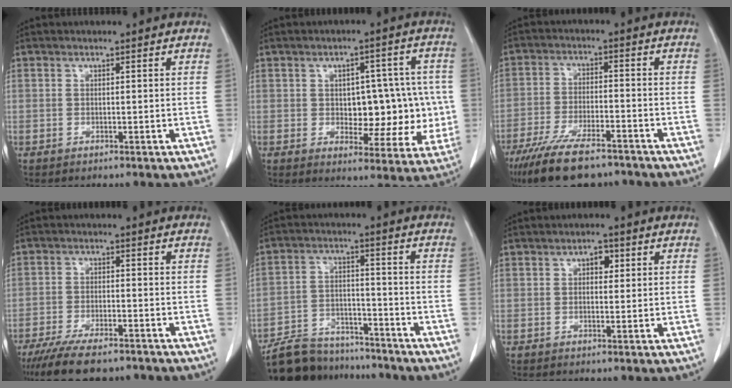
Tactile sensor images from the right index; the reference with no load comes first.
{"total": 14.8, "force": [-0.2, 8.3, 12.2], "torque": [-0.167, 0.031, 0.021]}
{"total": 15.5, "force": [-11.6, 4.9, 9.0], "torque": [-0.183, -0.028, -0.196]}
{"total": 12.1, "force": [-9.4, 3.7, 6.7], "torque": [-0.113, -0.016, -0.149]}
{"total": 13.9, "force": [-12.3, 5.5, 3.6], "torque": [-0.070, 0.021, -0.199]}
{"total": 2.6, "force": [0.8, 1.5, 1.9], "torque": [-0.033, 0.011, 0.012]}